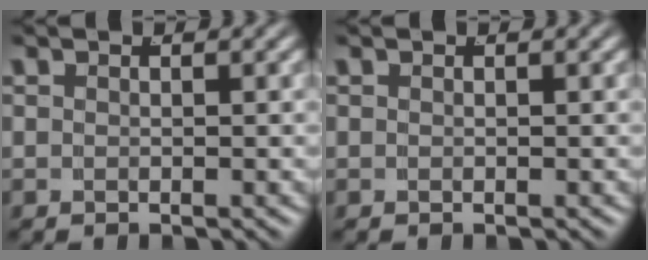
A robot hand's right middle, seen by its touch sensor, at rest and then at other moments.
{"total": 0.0}